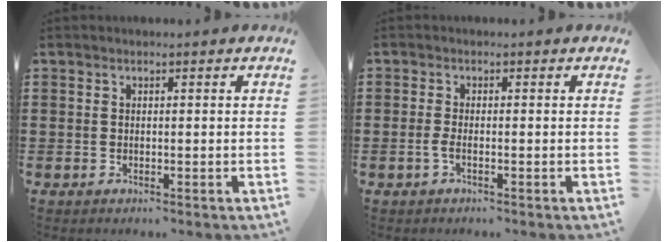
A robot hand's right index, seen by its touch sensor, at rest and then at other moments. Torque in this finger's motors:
{"motor_torque": [0.42, 0.71, 0.06, -0.01]}